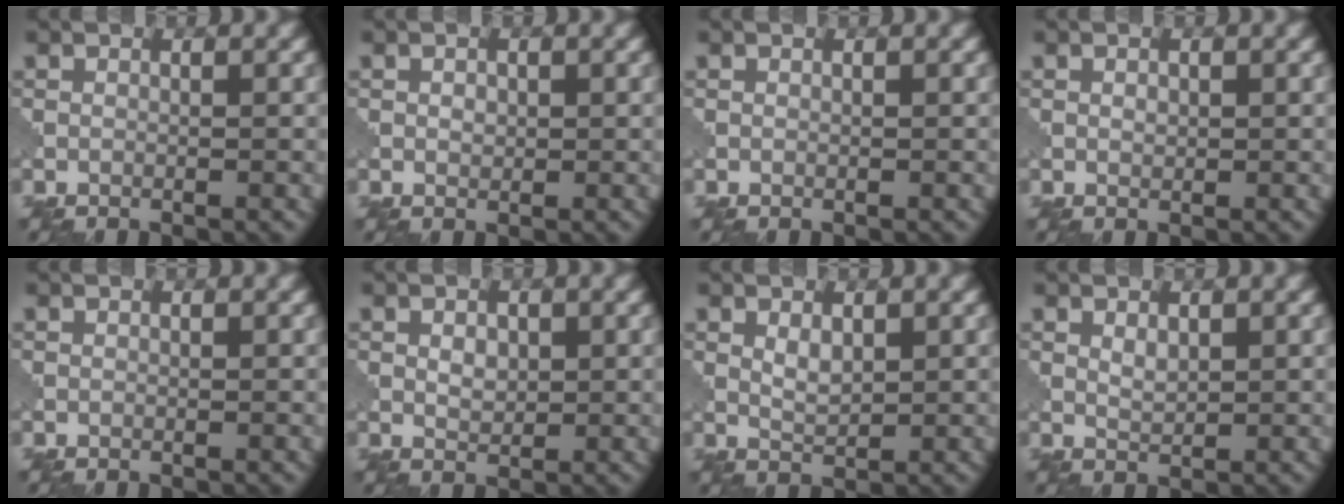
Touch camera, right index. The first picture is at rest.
{"total": 0.8, "force": [0.1, 0.6, 0.5], "torque": [-0.009, 0.000, 0.002]}
{"total": 0.0}
{"total": 0.7, "force": [0.1, 0.5, 0.4], "torque": [-0.008, 0.001, 0.003]}
{"total": 0.0}
{"total": 1.7, "force": [0.4, 1.1, 1.2], "torque": [-0.021, 0.000, 0.007]}
{"total": 1.8, "force": [0.7, 0.9, 1.4], "torque": [-0.030, -0.001, 0.016]}
{"total": 1.4, "force": [0.6, 0.7, 1.0], "torque": [-0.022, -0.001, 0.015]}